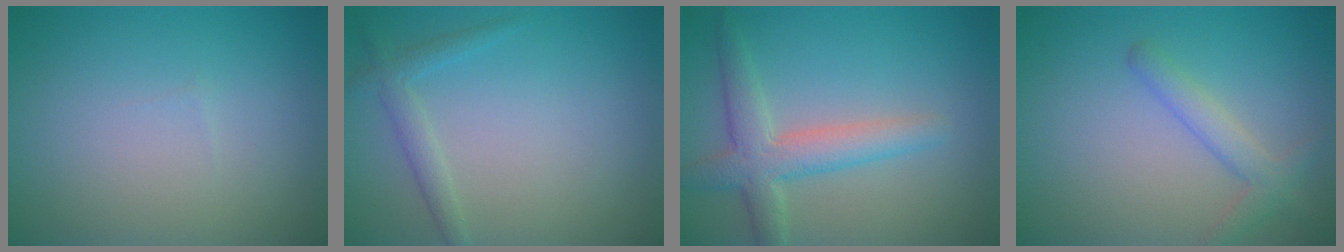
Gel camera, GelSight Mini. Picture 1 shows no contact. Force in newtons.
{"total": 1.8, "press": 1.8, "slide": 0.0}
{"total": 4.2, "press": 4.2, "slide": 0.0}
{"total": 2.5, "press": 2.5, "slide": 0.1}